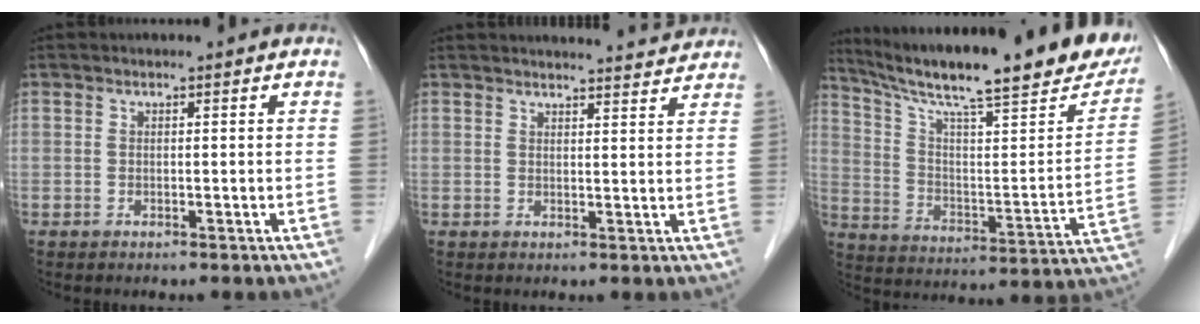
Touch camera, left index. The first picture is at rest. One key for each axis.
{"total": 9.7, "fx": 9.5, "fy": 0.7, "fz": 2.0, "tx": -0.017, "ty": 0.001, "tz": 0.100}
{"total": 28.3, "fx": 22.2, "fy": 3.3, "fz": 17.2, "tx": -0.275, "ty": -0.027, "tz": 0.313}